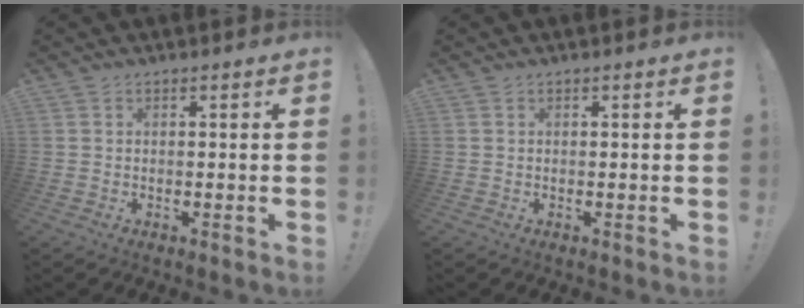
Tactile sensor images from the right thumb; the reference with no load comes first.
{"total": 0.0}